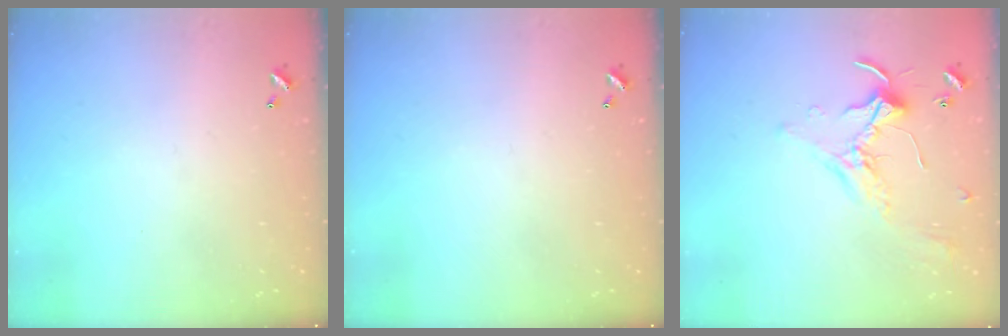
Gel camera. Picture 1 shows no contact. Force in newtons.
{"total": 0.0}
{"total": 1.7, "press": 1.6, "slide": 0.2}